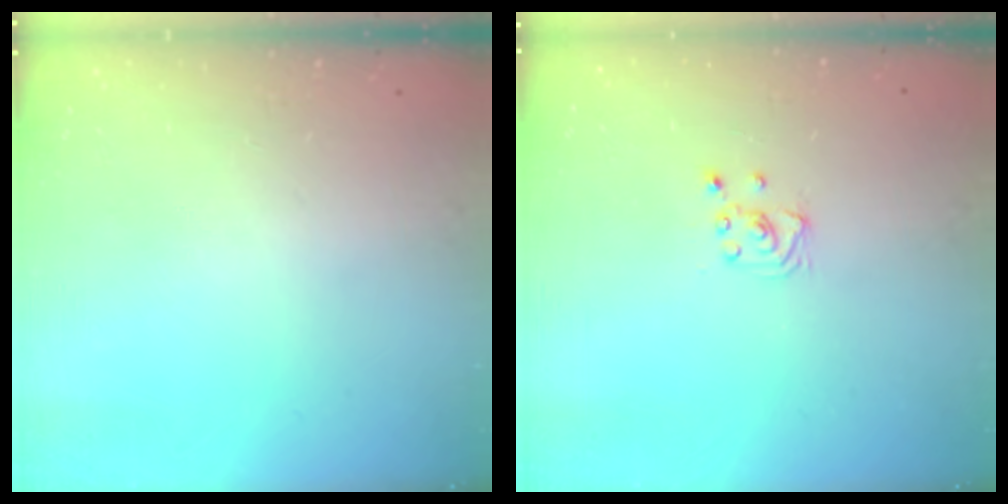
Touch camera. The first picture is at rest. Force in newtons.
{"total": 2.3, "press": 2.3, "slide": 0.2}